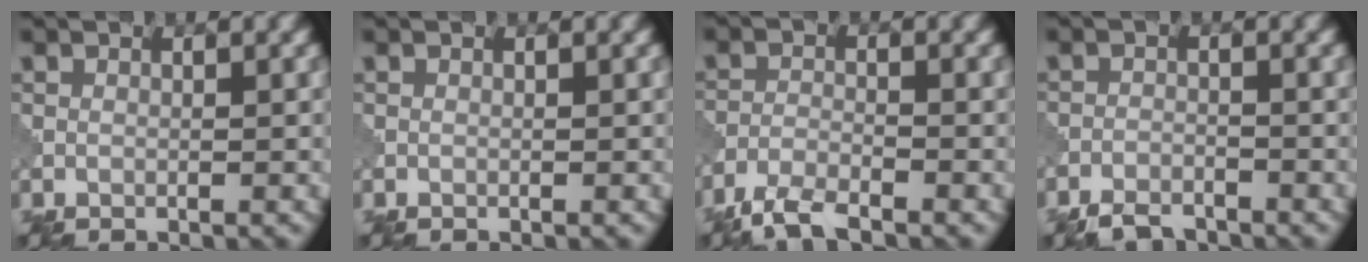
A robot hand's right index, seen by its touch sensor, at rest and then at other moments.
{"total": 0.0}
{"total": 4.1, "force": [-3.5, 0.9, 2.0], "torque": [-0.042, -0.007, -0.078]}
{"total": 3.0, "force": [-2.7, 1.0, 1.0], "torque": [-0.016, -0.003, -0.055]}